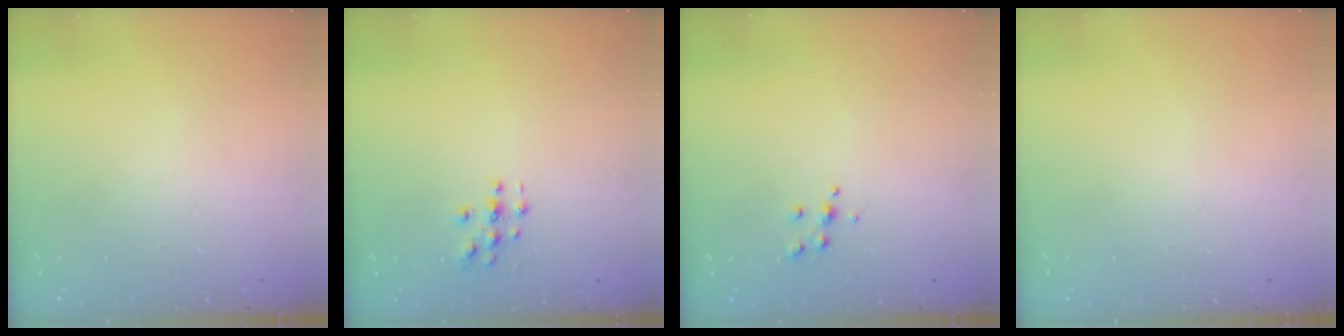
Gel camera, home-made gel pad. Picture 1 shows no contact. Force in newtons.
{"total": 3.1, "press": 3.0, "slide": 0.3}
{"total": 5.0, "press": 5.0, "slide": 0.6}
{"total": 0.0}